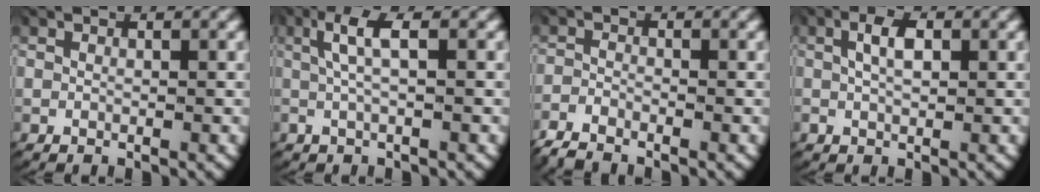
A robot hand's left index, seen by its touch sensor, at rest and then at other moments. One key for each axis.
{"total": 3.8, "fx": 1.1, "fy": 1.1, "fz": 3.5, "tx": -0.073, "ty": 0.013, "tz": 0.017}
{"total": 2.7, "fx": -2.3, "fy": 1.2, "fz": 0.7, "tx": -0.023, "ty": -0.008, "tz": -0.042}
{"total": 2.9, "fx": 0.6, "fy": 1.5, "fz": 2.4, "tx": -0.038, "ty": 0.004, "tz": 0.011}